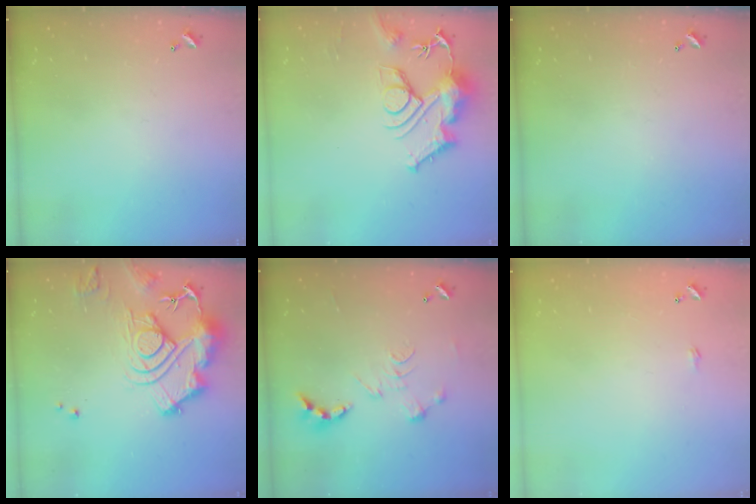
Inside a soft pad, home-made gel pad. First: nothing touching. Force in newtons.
{"total": 11.9, "press": 11.8, "slide": 1.6}
{"total": 0.0}
{"total": 16.2, "press": 16.1, "slide": 1.7}
{"total": 0.0}
{"total": 0.6, "press": 0.6, "slide": 0.2}